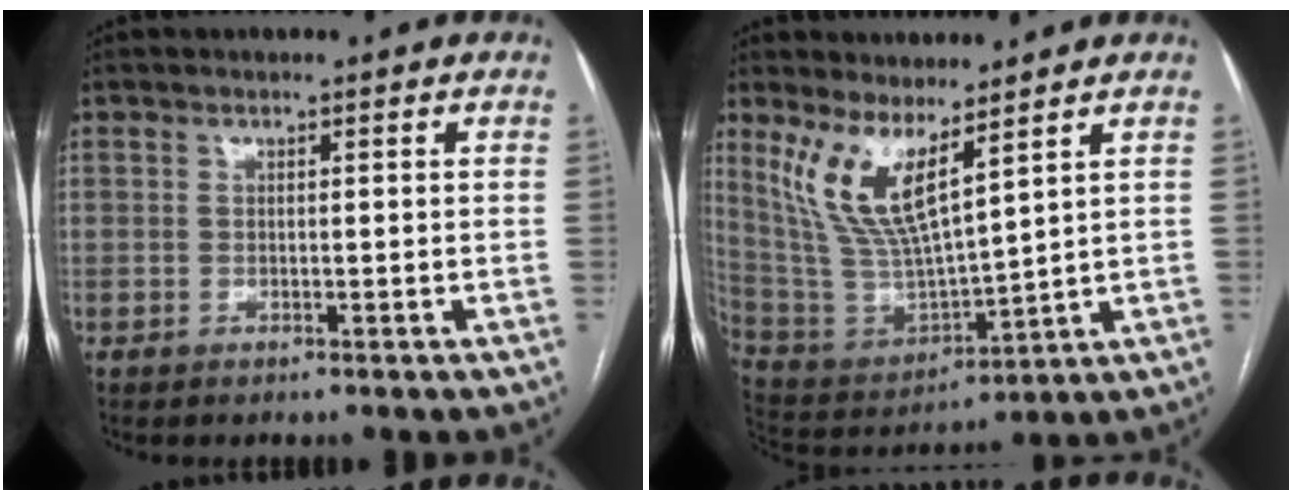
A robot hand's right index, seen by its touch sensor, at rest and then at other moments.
{"total": 11.5, "force": [6.7, 2.4, 9.1], "torque": [-0.205, -0.010, 0.151]}